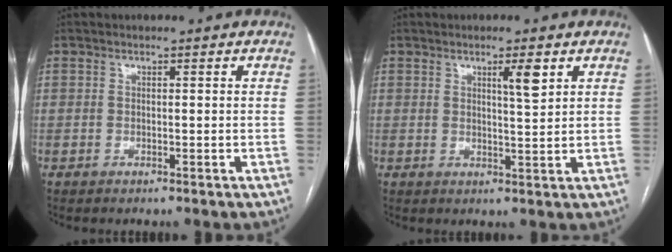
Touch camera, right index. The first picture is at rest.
{"total": 3.5, "force": [1.8, 0.2, 3.0], "torque": [-0.048, -0.004, 0.029]}